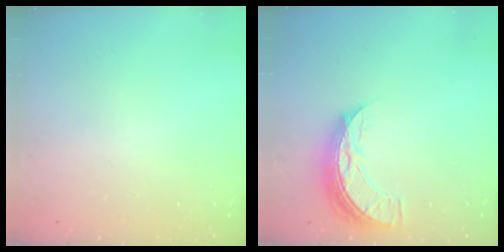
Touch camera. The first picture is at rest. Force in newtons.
{"total": 9.8, "press": 9.8, "slide": 0.7}